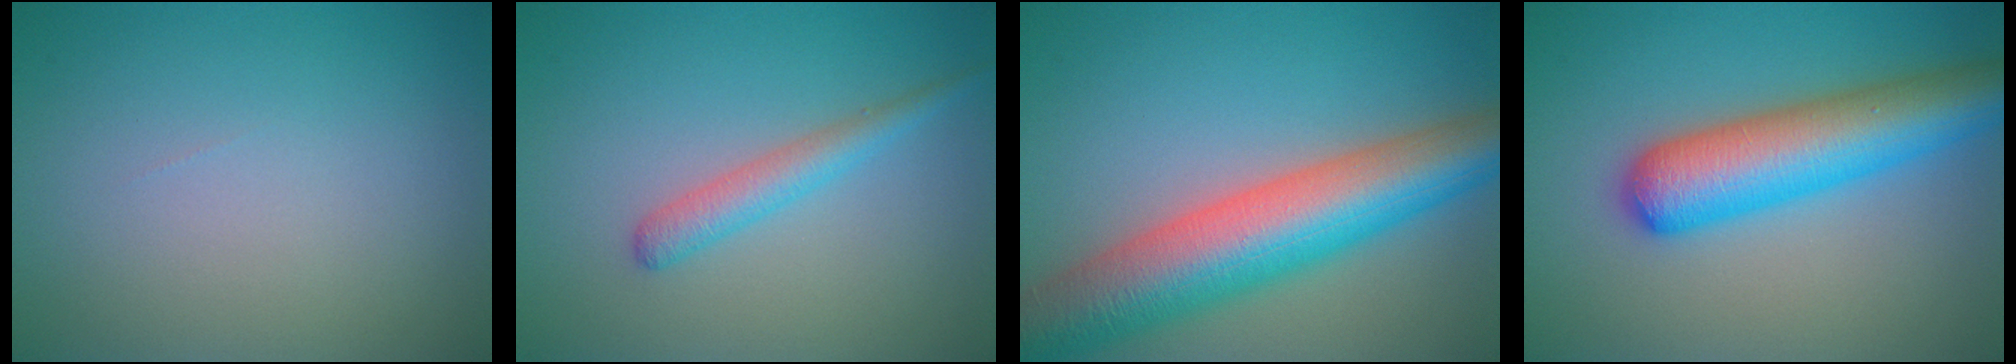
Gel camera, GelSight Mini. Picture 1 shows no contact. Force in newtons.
{"total": 2.3, "press": 2.3, "slide": 0.1}
{"total": 11.2, "press": 11.2, "slide": 0.5}
{"total": 8.2, "press": 8.1, "slide": 0.3}